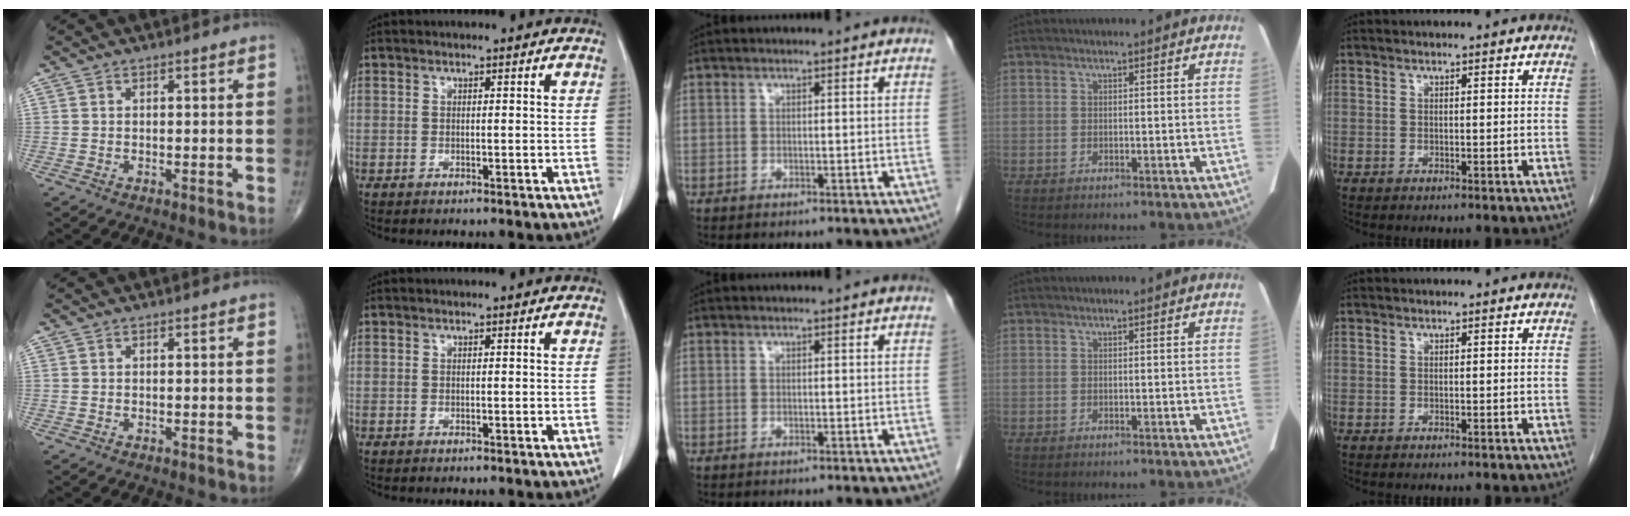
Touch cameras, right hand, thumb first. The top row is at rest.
{}